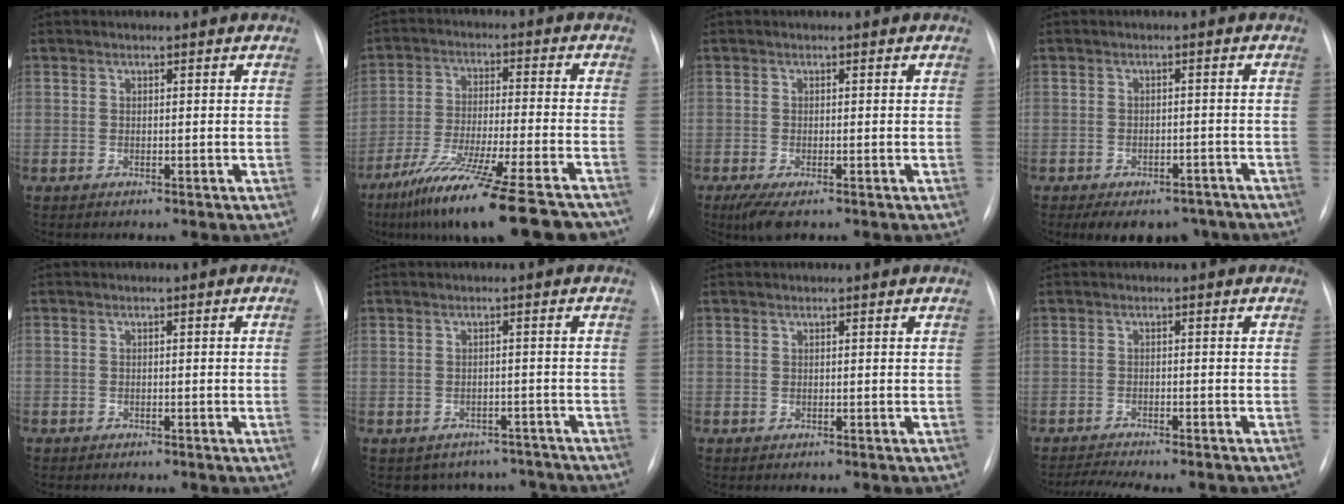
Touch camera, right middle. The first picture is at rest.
{"total": 21.1, "force": [-16.5, 1.1, 13.0], "torque": [-0.174, -0.034, -0.264]}
{"total": 3.8, "force": [-2.4, 1.1, 2.8], "torque": [-0.056, -0.011, -0.038]}
{"total": 10.5, "force": [-8.0, 5.5, 4.1], "torque": [-0.054, 0.010, -0.100]}
{"total": 1.2, "force": [-0.5, -0.4, 1.0], "torque": [-0.017, 0.004, -0.013]}
{"total": 7.3, "force": [-6.4, 3.6, -0.2], "torque": [0.017, 0.024, -0.070]}
{"total": 0.0}
{"total": 8.7, "force": [-7.9, 0.9, 3.6], "torque": [-0.049, -0.002, -0.111]}